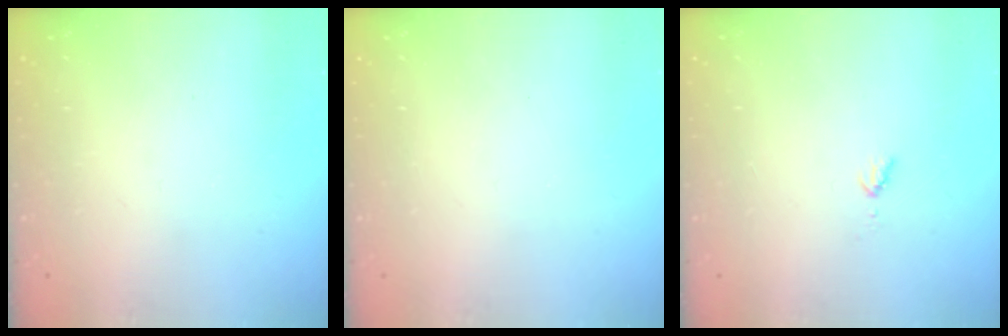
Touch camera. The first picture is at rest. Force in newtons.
{"total": 0.0}
{"total": 2.8, "press": 2.8, "slide": 0.4}